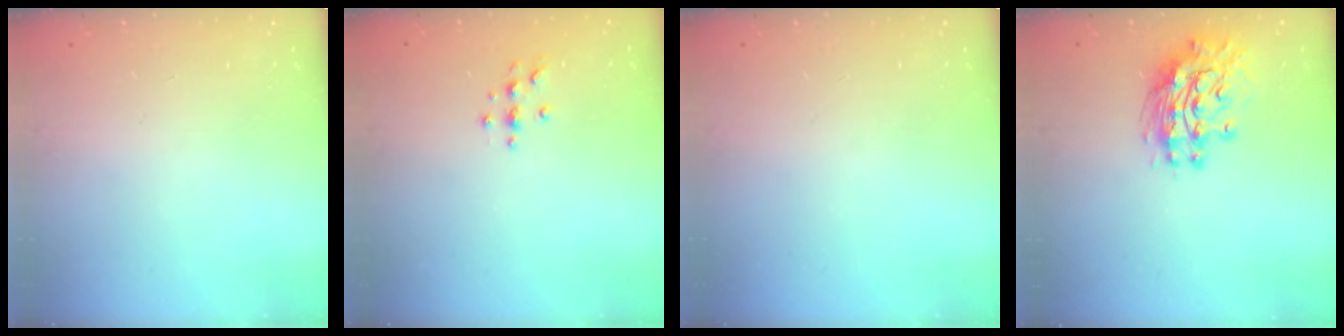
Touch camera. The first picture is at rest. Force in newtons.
{"total": 4.0, "press": 3.9, "slide": 0.5}
{"total": 0.0}
{"total": 12.5, "press": 12.4, "slide": 1.0}